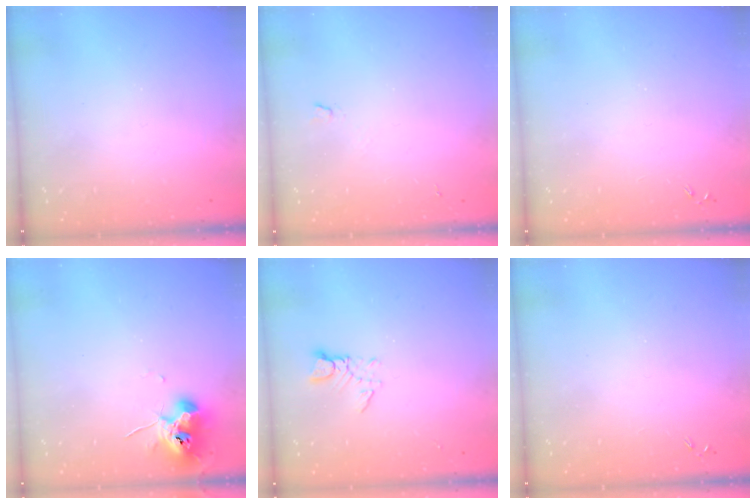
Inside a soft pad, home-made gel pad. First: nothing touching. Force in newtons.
{"total": 5.0, "press": 4.9, "slide": 0.8}
{"total": 0.0}
{"total": 9.6, "press": 9.6, "slide": 0.9}
{"total": 3.0, "press": 3.0, "slide": 0.3}
{"total": 0.0}